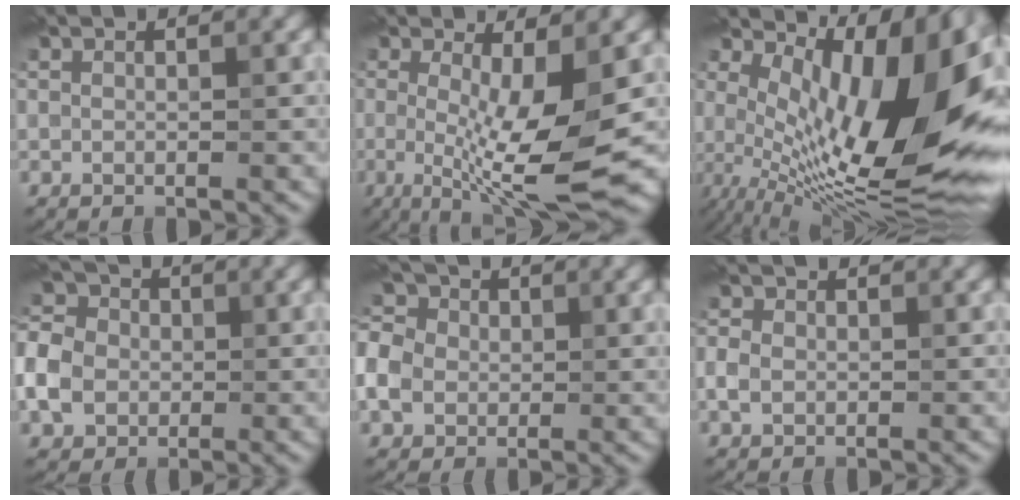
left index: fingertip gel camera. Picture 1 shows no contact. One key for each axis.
{"total": 8.1, "fx": -0.8, "fy": 1.7, "fz": 7.9, "tx": -0.131, "ty": -0.017, "tz": -0.009}
{"total": 14.7, "fx": 2.6, "fy": 5.7, "fz": 13.3, "tx": -0.197, "ty": -0.010, "tz": 0.049}
{"total": 6.4, "fx": -1.3, "fy": 5.3, "fz": 3.4, "tx": -0.092, "ty": 0.010, "tz": -0.037}
{"total": 7.2, "fx": -0.2, "fy": 5.9, "fz": 4.1, "tx": -0.101, "ty": 0.021, "tz": -0.021}
{"total": 1.9, "fx": -0.3, "fy": 1.6, "fz": 1.0, "tx": -0.025, "ty": 0.004, "tz": -0.010}